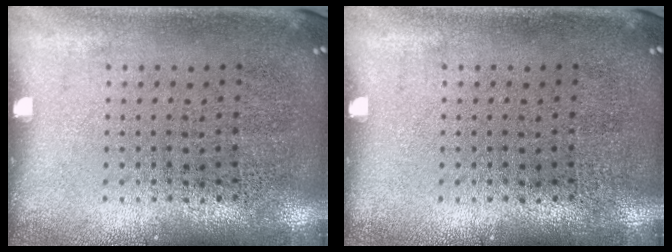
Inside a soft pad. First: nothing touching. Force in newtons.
{"total": 0.0}